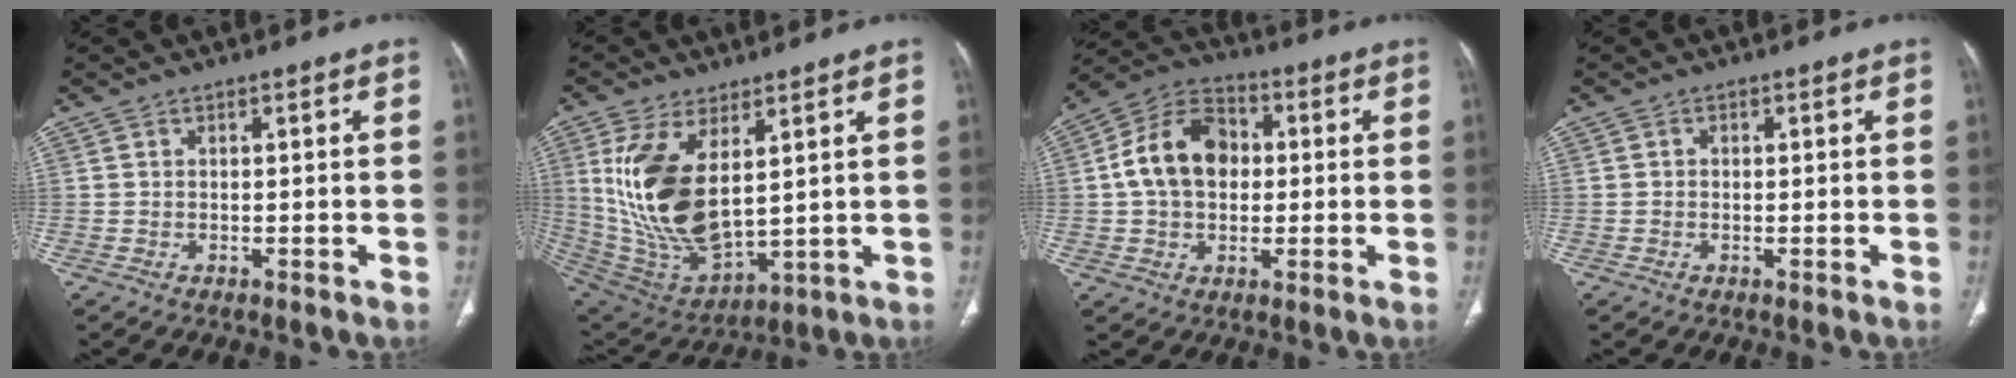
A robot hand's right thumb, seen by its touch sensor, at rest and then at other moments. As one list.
[{"total": 17.9, "force": [4.6, 8.7, 14.9], "torque": [-0.289, -0.025, 0.114]}, {"total": 13.5, "force": [1.1, 9.8, 9.2], "torque": [-0.145, 0.025, 0.011]}, {"total": 0.6, "force": [0.0, 0.5, 0.2], "torque": [0.000, 0.002, -0.002]}]